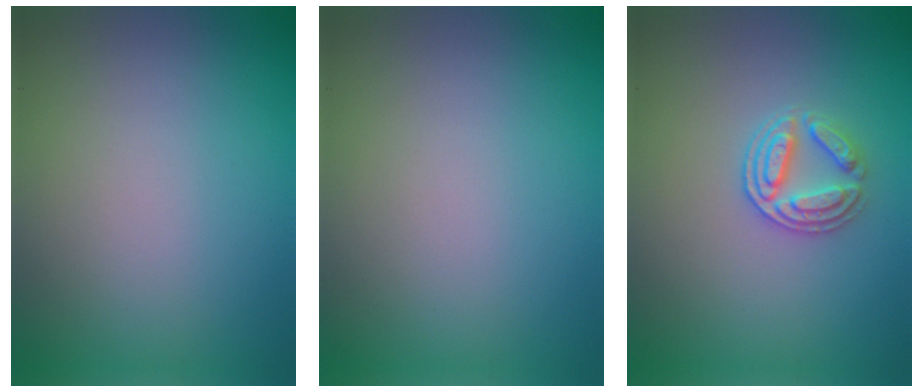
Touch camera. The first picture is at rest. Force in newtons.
{"total": 0.0}
{"total": 2.9, "press": 2.7, "slide": 1.0}